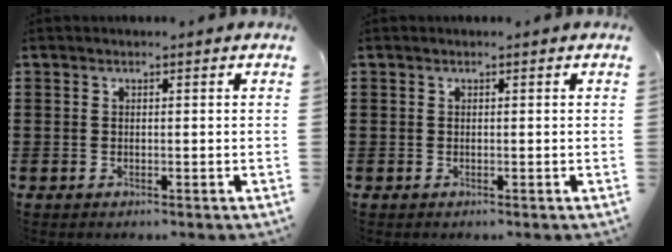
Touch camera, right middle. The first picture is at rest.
{"total": 0.0}